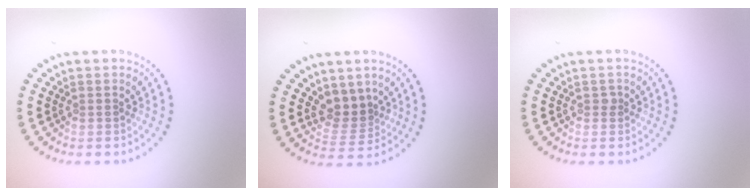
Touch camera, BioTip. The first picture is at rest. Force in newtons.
{"total": 2.9, "press": 2.2, "slide": 1.8}
{"total": 0.6, "press": 0.5, "slide": 0.3}